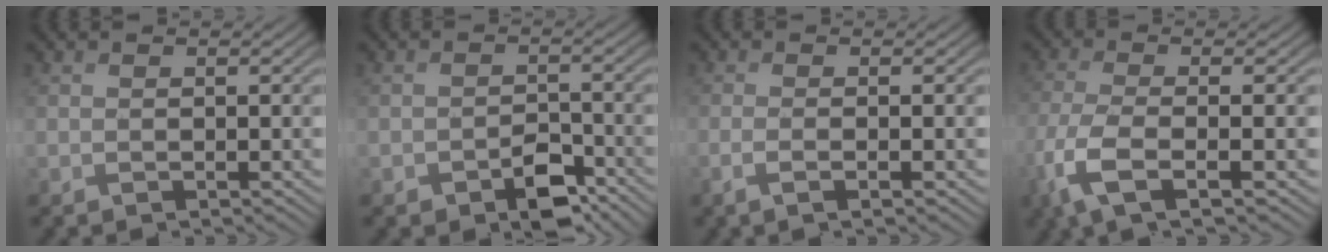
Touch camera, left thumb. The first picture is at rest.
{"total": 4.7, "force": [-2.9, 2.4, 2.7], "torque": [-0.044, -0.003, -0.047]}
{"total": 2.2, "force": [-0.8, 0.0, 2.0], "torque": [-0.043, 0.005, -0.019]}
{"total": 7.5, "force": [-2.9, 2.0, 6.6], "torque": [-0.158, -0.012, -0.064]}